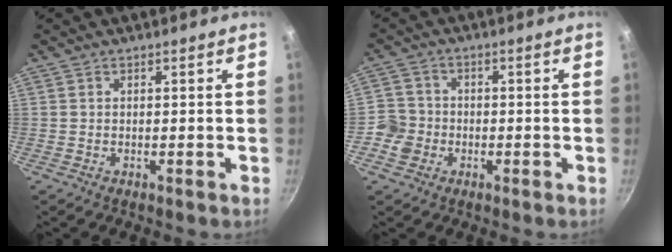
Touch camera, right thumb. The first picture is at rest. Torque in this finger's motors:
{"motor_torque": [0.67, 0.59, 0.12, 0.24, -0.03]}